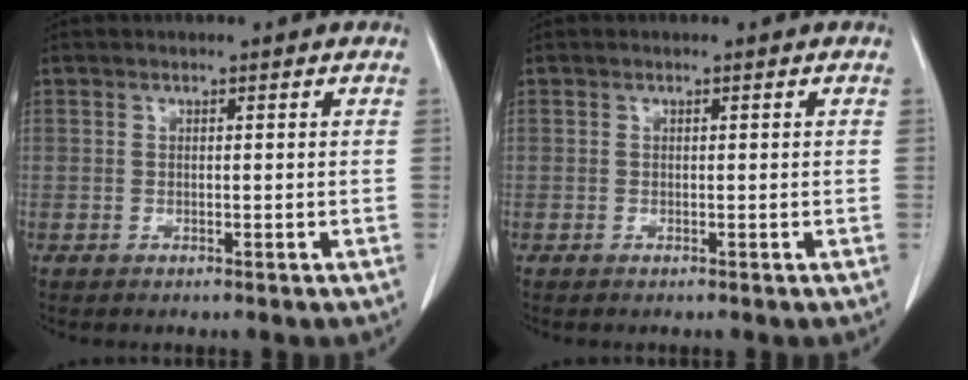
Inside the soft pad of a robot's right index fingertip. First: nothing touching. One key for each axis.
{"total": 0.0}